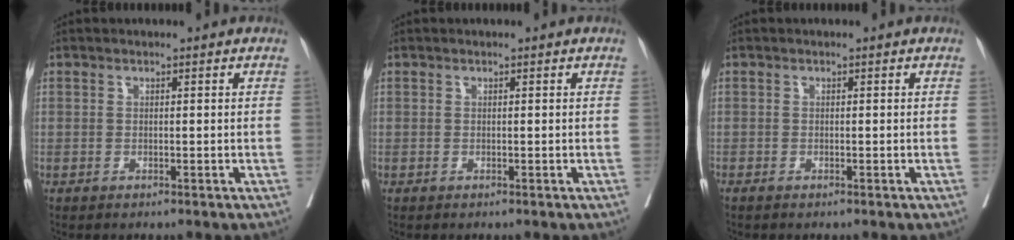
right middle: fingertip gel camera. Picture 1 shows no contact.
{"total": 0.0}
{"total": 0.0}